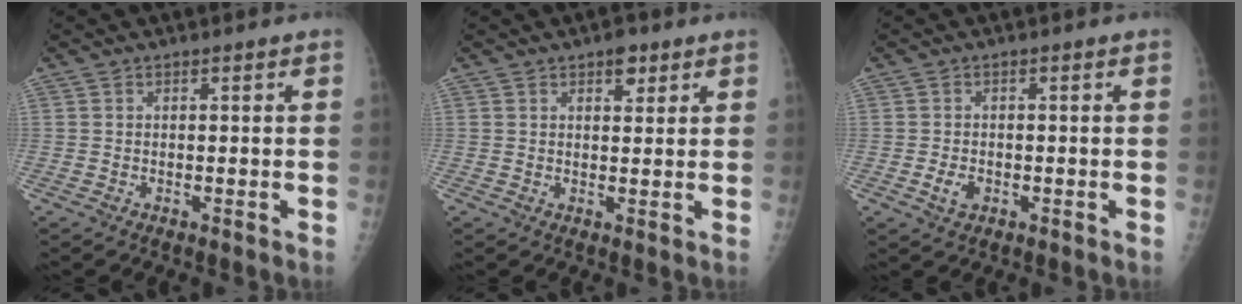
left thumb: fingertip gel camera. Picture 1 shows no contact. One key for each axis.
{"total": 3.3, "fx": 2.0, "fy": 1.8, "fz": 1.9, "tx": -0.010, "ty": -0.009, "tz": 0.027}
{"total": 2.7, "fx": -0.9, "fy": 1.9, "fz": 1.7, "tx": -0.028, "ty": 0.001, "tz": -0.013}